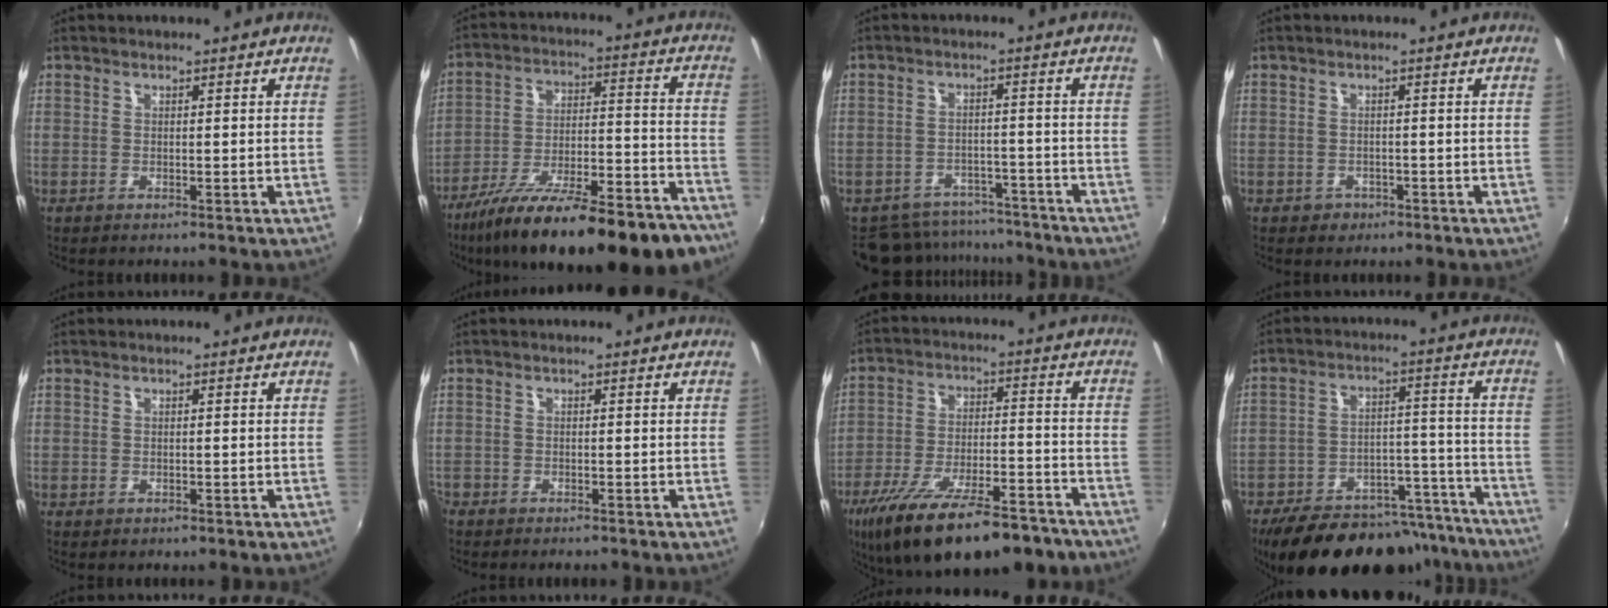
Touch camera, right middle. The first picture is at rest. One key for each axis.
{"total": 28.2, "fx": -21.4, "fy": 7.2, "fz": 17.0, "tx": -0.273, "ty": -0.050, "tz": -0.312}
{"total": 10.6, "fx": -9.4, "fy": 4.7, "fz": 1.8, "tx": -0.048, "ty": 0.012, "tz": -0.126}
{"total": 2.3, "fx": -1.1, "fy": 1.9, "fz": 0.5, "tx": -0.014, "ty": -0.003, "tz": -0.014}
{"total": 0.9, "fx": -0.5, "fy": 0.7, "fz": 0.3, "tx": -0.005, "ty": -0.005, "tz": -0.007}
{"total": 2.5, "fx": -2.2, "fy": 1.2, "fz": 0.5, "tx": -0.024, "ty": -0.007, "tz": -0.041}
{"total": 23.8, "fx": -17.7, "fy": 7.6, "fz": 14.0, "tx": -0.258, "ty": -0.042, "tz": -0.262}
{"total": 27.0, "fx": -22.6, "fy": 10.1, "fz": 10.8, "tx": -0.193, "ty": 0.026, "tz": -0.290}